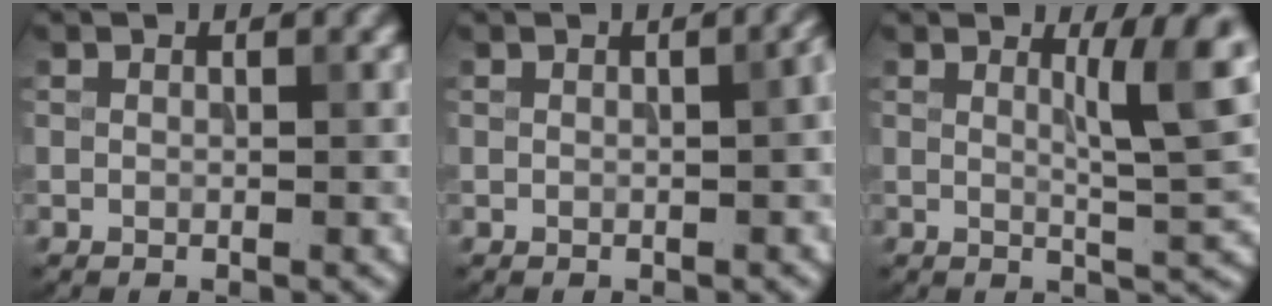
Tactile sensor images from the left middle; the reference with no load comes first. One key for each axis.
{"total": 2.5, "fx": 0.1, "fy": 1.1, "fz": 2.2, "tx": -0.013, "ty": 0.008, "tz": 0.004}
{"total": 5.3, "fx": 1.7, "fy": 1.1, "fz": 4.9, "tx": -0.067, "ty": -0.004, "tz": 0.026}